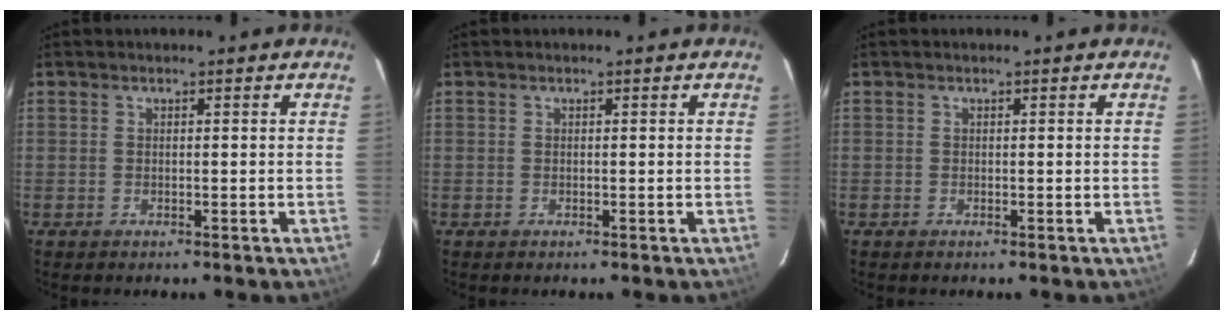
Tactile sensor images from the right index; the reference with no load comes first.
{"total": 0.0}
{"total": 0.0}